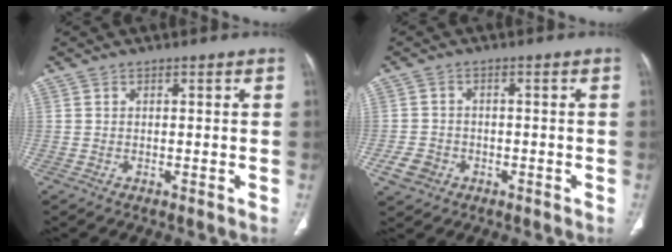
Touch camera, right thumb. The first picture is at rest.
{"total": 4.2, "force": [-1.8, 3.5, 1.5], "torque": [-0.022, 0.013, -0.027]}